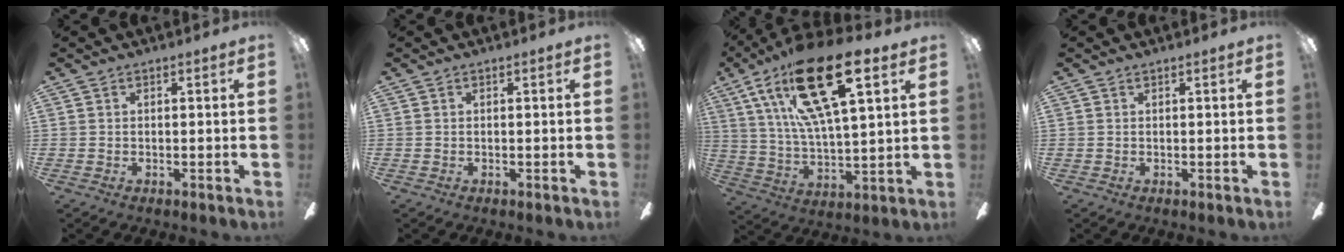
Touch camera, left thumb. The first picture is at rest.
{"total": 0.0}
{"total": 26.6, "force": [14.3, 10.0, 20.1], "torque": [-0.363, -0.055, 0.233]}
{"total": 0.0}